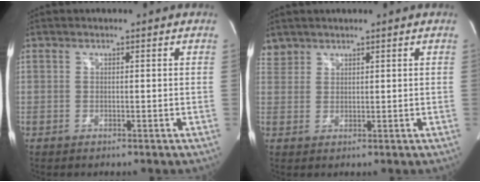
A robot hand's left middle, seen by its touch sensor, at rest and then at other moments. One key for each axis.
{"total": 2.3, "fx": 2.0, "fy": 1.1, "fz": -0.3, "tx": 0.009, "ty": 0.011, "tz": 0.039}